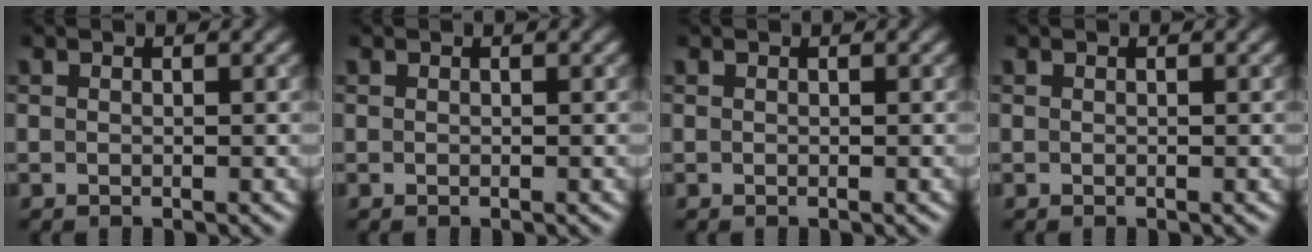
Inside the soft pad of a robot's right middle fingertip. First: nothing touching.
{"total": 0.0}
{"total": 0.0}
{"total": 0.0}